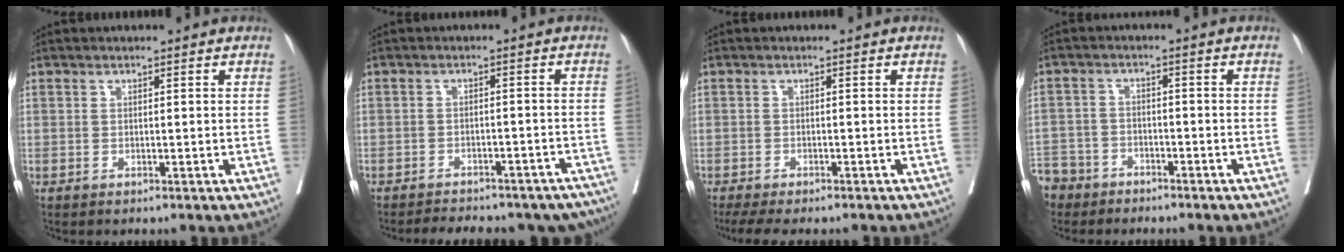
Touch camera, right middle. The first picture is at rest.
{"total": 17.8, "force": [-15.7, 6.2, 5.8], "torque": [-0.097, 0.005, -0.179]}
{"total": 8.0, "force": [-6.8, 1.8, 3.9], "torque": [-0.055, -0.008, -0.100]}
{"total": 8.7, "force": [-7.0, 5.1, 1.3], "torque": [-0.051, -0.004, -0.128]}